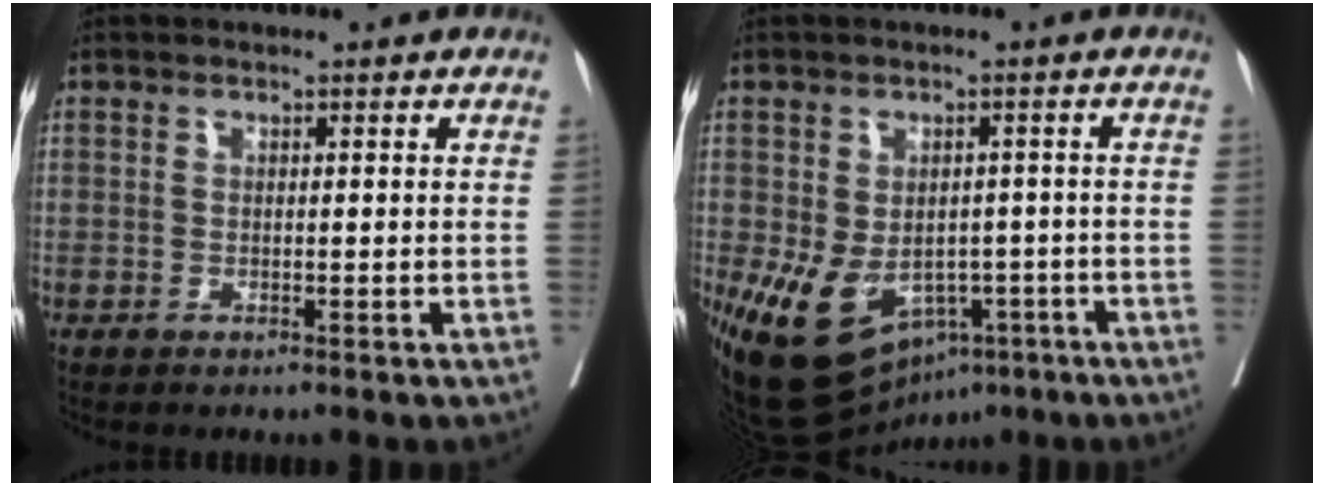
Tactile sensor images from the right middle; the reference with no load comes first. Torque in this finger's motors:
{"motor_torque": [0.48, -0.50, 1.04, 0.21]}